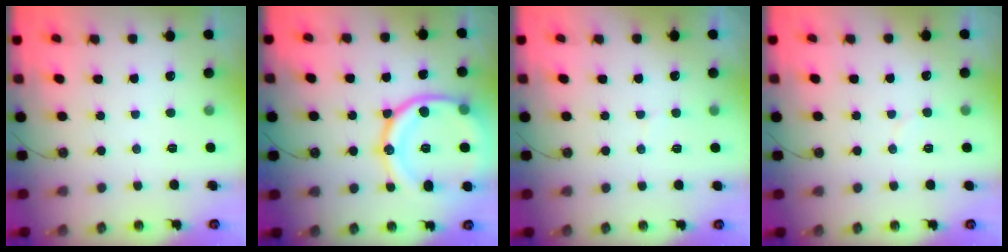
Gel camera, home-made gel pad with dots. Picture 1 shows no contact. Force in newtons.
{"total": 22.3, "press": 22.2, "slide": 2.3}
{"total": 3.2, "press": 2.8, "slide": 1.5}
{"total": 5.1, "press": 5.0, "slide": 0.4}